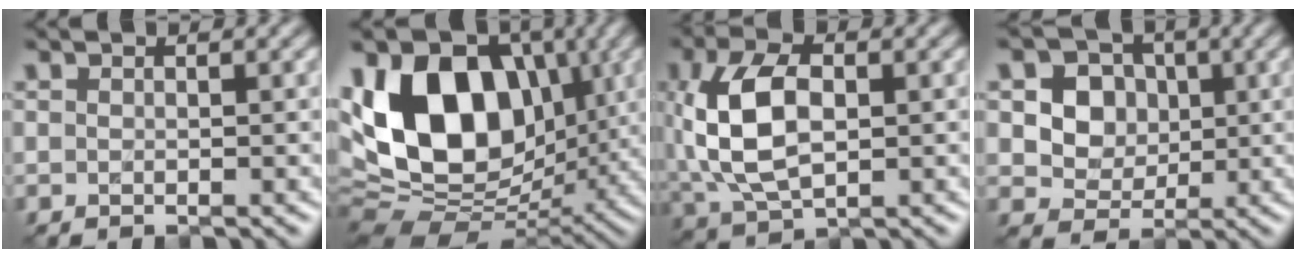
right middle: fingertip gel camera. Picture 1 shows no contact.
{"total": 15.5, "force": [2.4, 10.4, 11.3], "torque": [-0.199, 0.015, 0.022]}
{"total": 8.8, "force": [0.5, 5.3, 7.0], "torque": [-0.165, 0.005, 0.009]}
{"total": 7.4, "force": [2.0, 6.3, 3.5], "torque": [-0.070, 0.018, 0.031]}